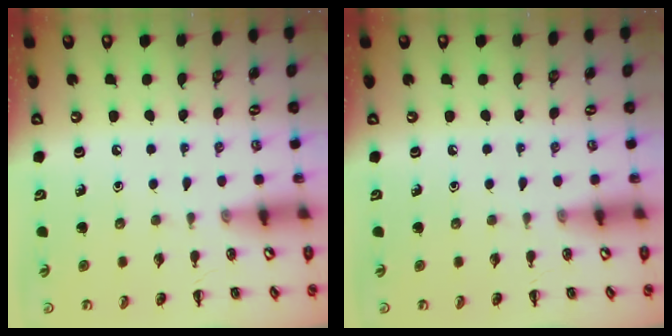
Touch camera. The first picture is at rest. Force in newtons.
{"total": 0.0}